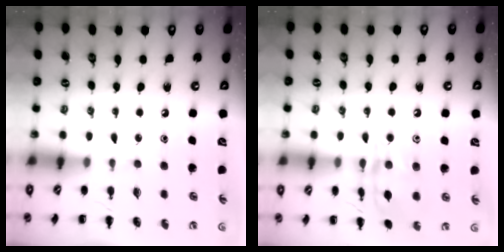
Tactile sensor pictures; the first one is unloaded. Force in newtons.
{"total": 12.9, "press": 12.9, "slide": 0.6}